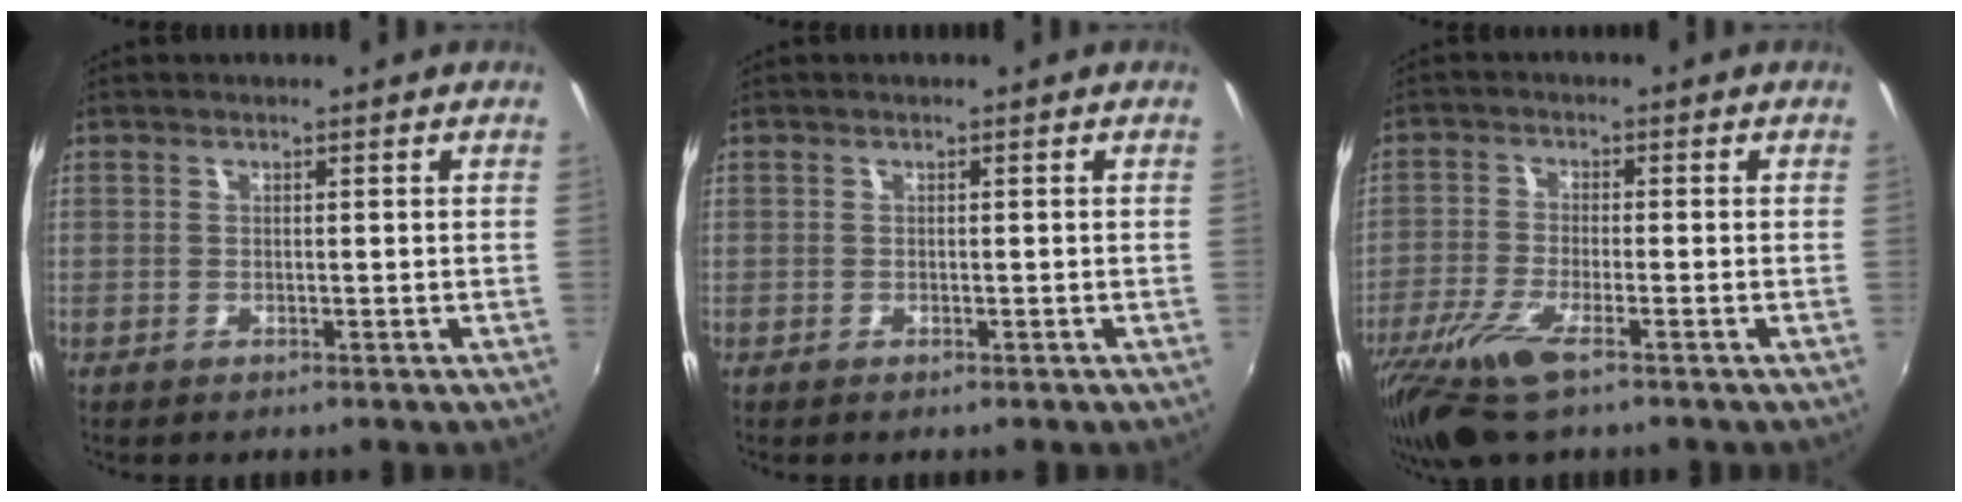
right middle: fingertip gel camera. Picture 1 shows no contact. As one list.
[{"total": 0.0}, {"total": 10.4, "force": [-6.8, 2.3, 7.4], "torque": [-0.170, -0.037, -0.133]}]